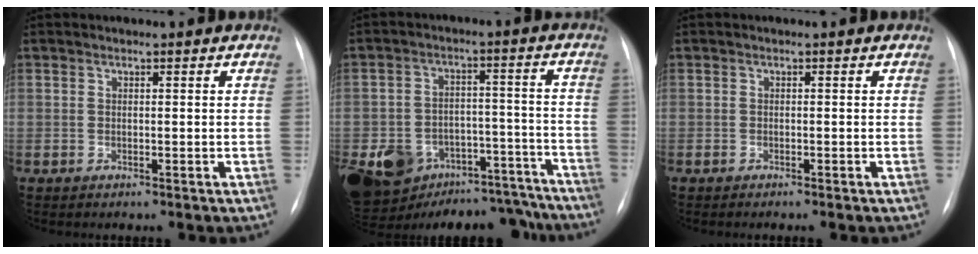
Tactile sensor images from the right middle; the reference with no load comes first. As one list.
[{"total": 22.9, "force": [-18.5, 11.2, 7.6], "torque": [-0.145, 0.028, -0.248]}, {"total": 0.7, "force": [-0.6, 0.0, 0.4], "torque": [-0.009, -0.002, -0.009]}]